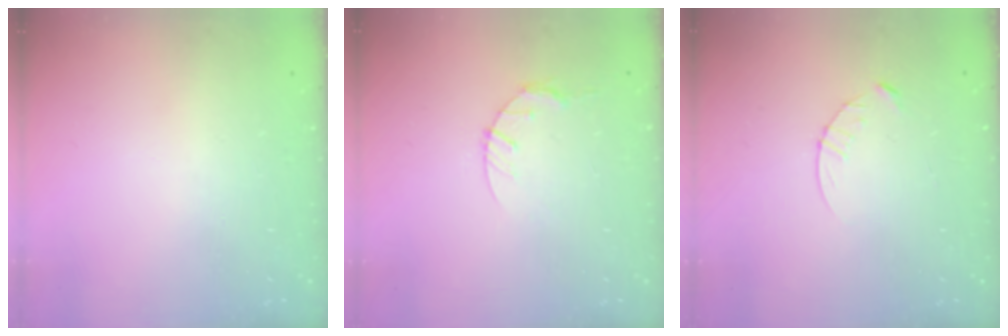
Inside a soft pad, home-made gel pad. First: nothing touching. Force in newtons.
{"total": 4.6, "press": 4.6, "slide": 0.6}
{"total": 3.6, "press": 3.6, "slide": 0.5}